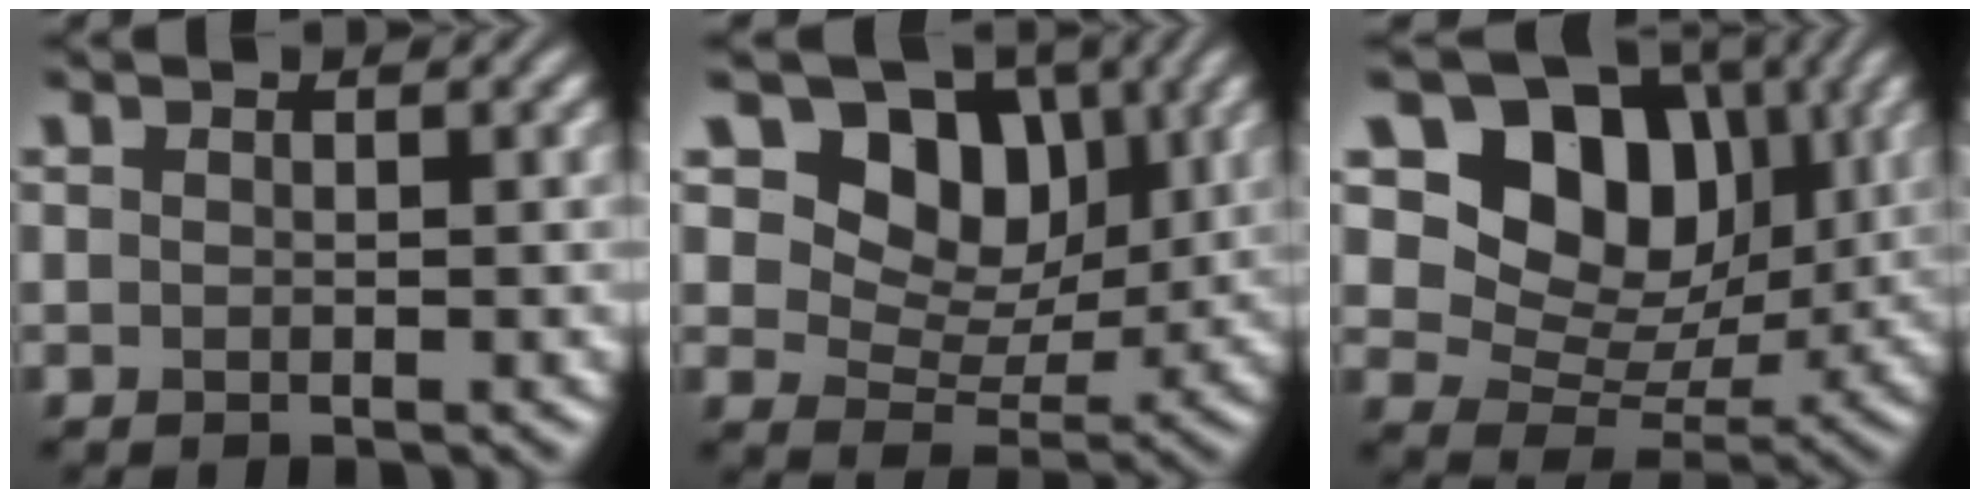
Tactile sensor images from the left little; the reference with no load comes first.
{"total": 9.2, "force": [4.0, 6.6, 5.0], "torque": [-0.091, -0.003, 0.075]}
{"total": 10.4, "force": [3.5, 7.7, 6.1], "torque": [-0.098, -0.010, 0.054]}